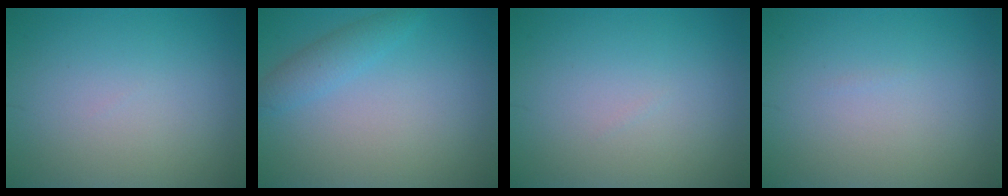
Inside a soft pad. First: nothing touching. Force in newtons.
{"total": 2.0, "press": 2.0, "slide": 0.0}
{"total": 0.0}
{"total": 0.0}